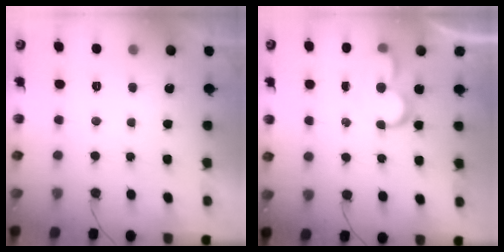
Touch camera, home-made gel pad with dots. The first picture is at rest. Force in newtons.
{"total": 5.5, "press": 5.5, "slide": 0.4}